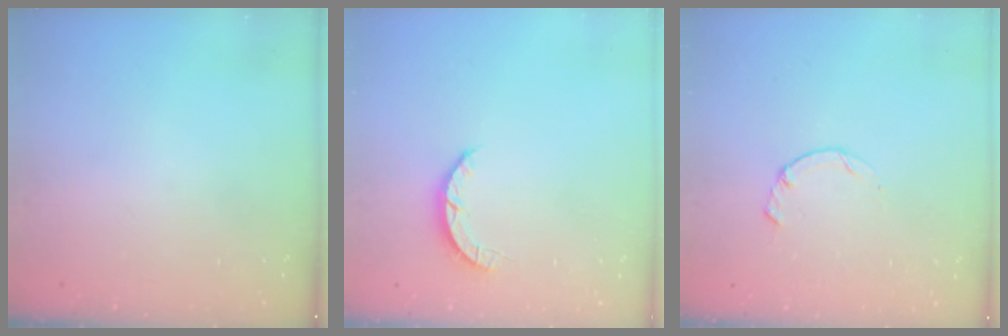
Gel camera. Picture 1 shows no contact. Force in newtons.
{"total": 2.7, "press": 2.7, "slide": 0.4}
{"total": 0.5, "press": 0.4, "slide": 0.3}